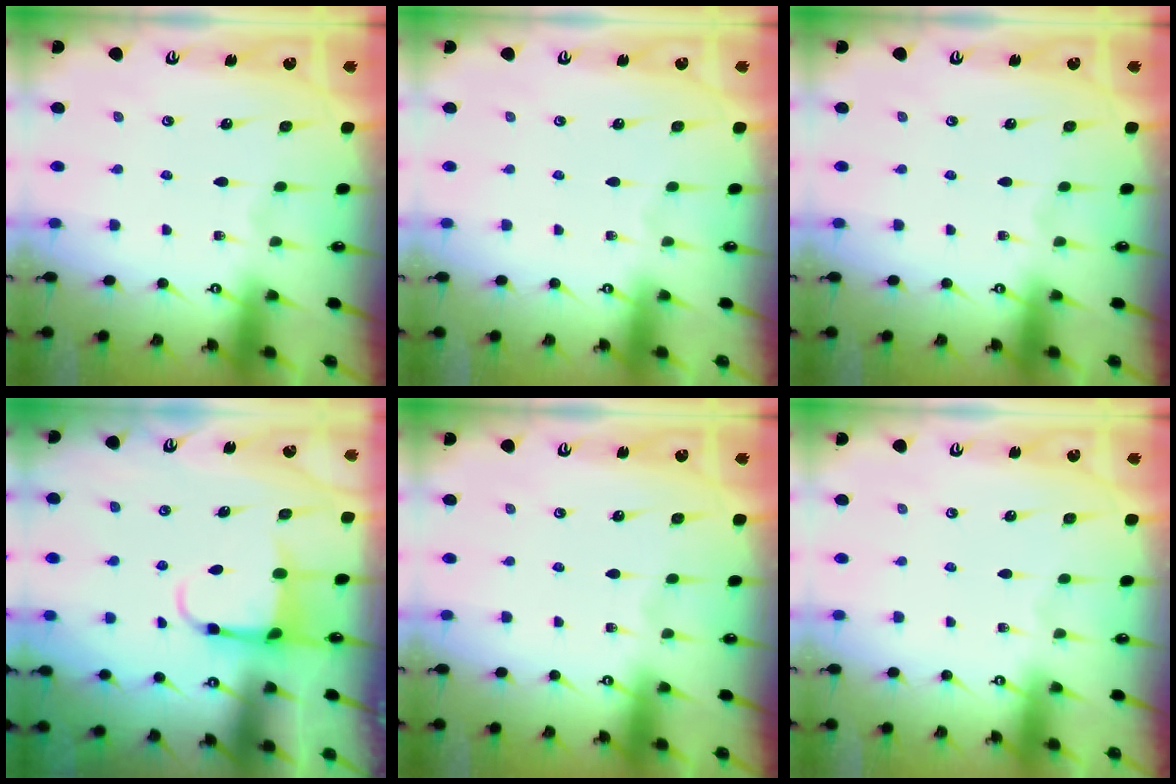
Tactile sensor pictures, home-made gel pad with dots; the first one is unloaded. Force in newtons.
{"total": 0.0}
{"total": 0.0}
{"total": 4.4, "press": 4.3, "slide": 0.9}
{"total": 0.0}
{"total": 0.0}